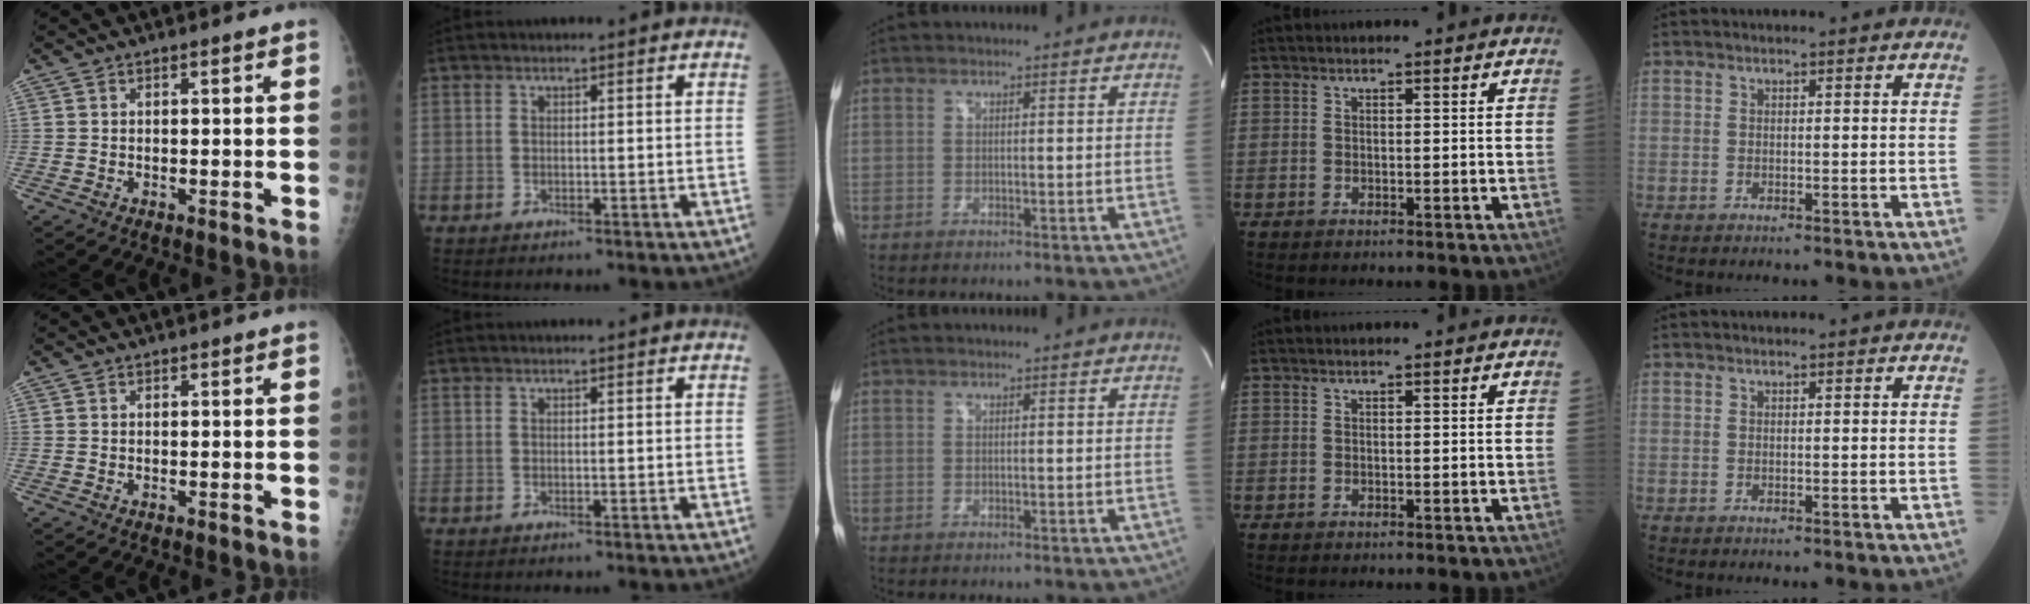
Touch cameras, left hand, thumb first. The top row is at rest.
{}